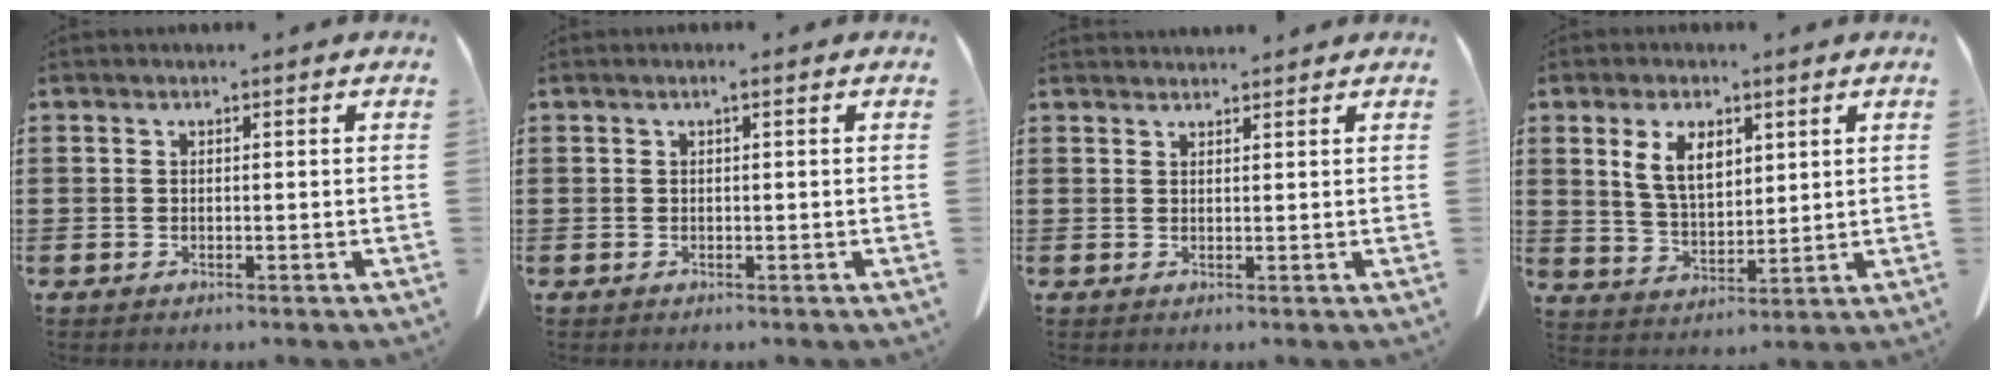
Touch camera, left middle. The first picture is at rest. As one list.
[{"total": 0.7, "force": [0.3, -0.1, 0.6], "torque": [-0.010, -0.002, 0.006]}, {"total": 1.4, "force": [1.4, 0.1, 0.1], "torque": [-0.004, 0.001, 0.028]}, {"total": 6.7, "force": [3.5, 3.7, 4.3], "torque": [-0.097, 0.010, 0.067]}]